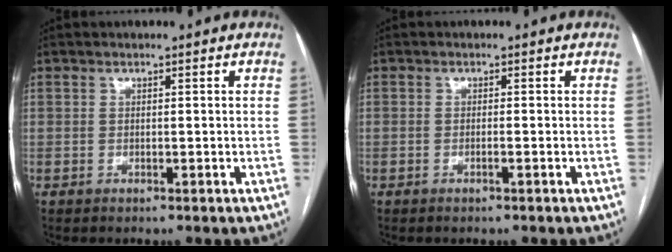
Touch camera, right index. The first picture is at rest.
{"total": 0.6, "force": [-0.3, -0.1, 0.5], "torque": [-0.012, 0.001, -0.002]}